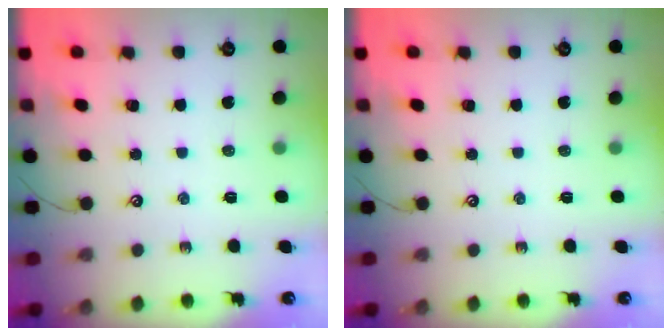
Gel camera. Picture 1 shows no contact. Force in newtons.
{"total": 0.0}